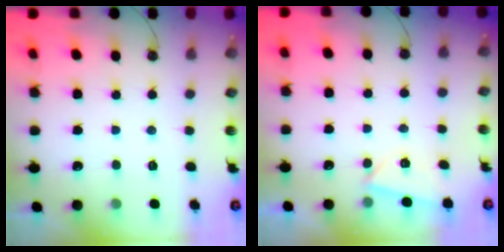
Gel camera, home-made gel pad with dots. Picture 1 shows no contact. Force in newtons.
{"total": 3.1, "press": 2.3, "slide": 2.1}